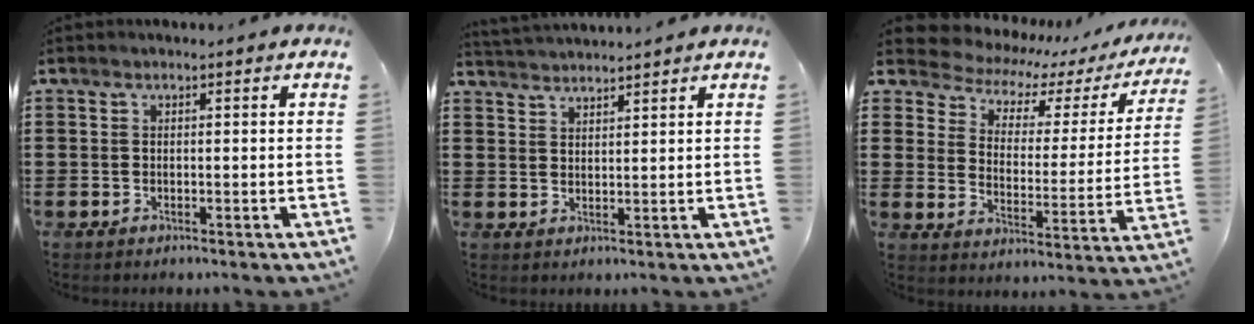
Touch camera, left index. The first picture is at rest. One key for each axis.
{"total": 2.3, "fx": 2.3, "fy": -0.3, "fz": -0.3, "tx": -0.001, "ty": -0.005, "tz": 0.044}
{"total": 5.0, "fx": 4.5, "fy": 1.7, "fz": 1.2, "tx": -0.055, "ty": -0.039, "tz": 0.072}